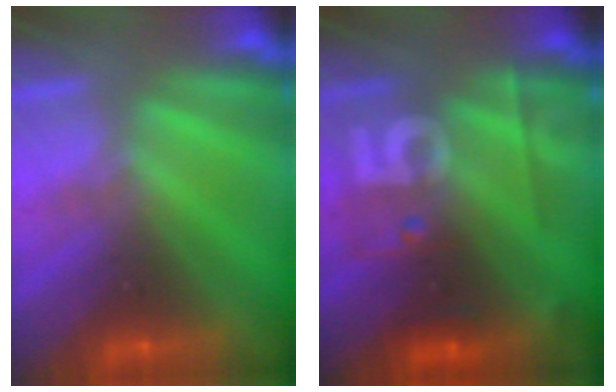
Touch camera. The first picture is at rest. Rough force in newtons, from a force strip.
{"total": 2.4}